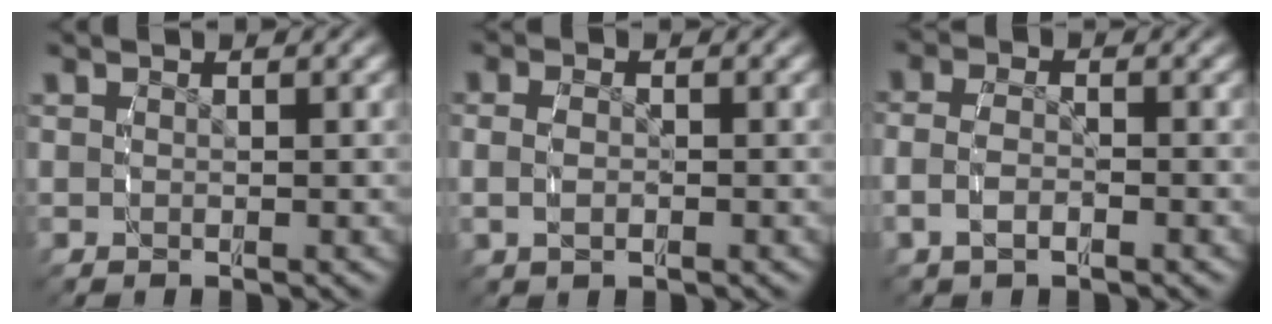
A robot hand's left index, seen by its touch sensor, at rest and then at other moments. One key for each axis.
{"total": 1.8, "fx": -0.2, "fy": 1.0, "fz": 1.5, "tx": -0.036, "ty": -0.004, "tz": -0.001}
{"total": 2.5, "fx": -1.0, "fy": 1.4, "fz": 1.8, "tx": -0.048, "ty": -0.010, "tz": -0.013}